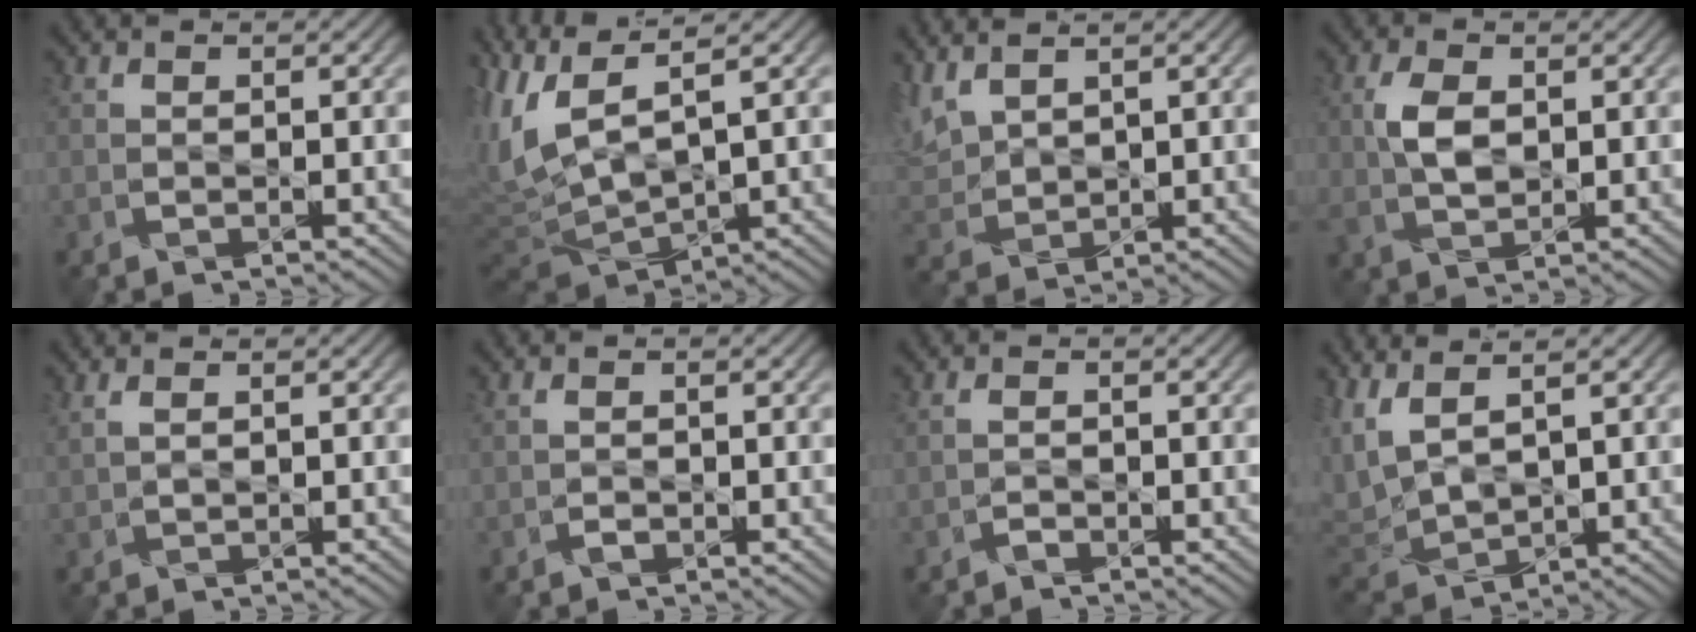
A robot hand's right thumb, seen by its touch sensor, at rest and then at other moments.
{"total": 10.3, "force": [1.9, 3.6, 9.5], "torque": [-0.236, -0.001, 0.049]}
{"total": 5.9, "force": [3.9, 2.8, 3.4], "torque": [-0.107, 0.012, 0.084]}
{"total": 4.4, "force": [0.8, 2.4, 3.6], "torque": [-0.086, 0.002, 0.016]}
{"total": 1.4, "force": [0.9, 0.3, 1.0], "torque": [-0.032, 0.002, 0.023]}
{"total": 0.8, "force": [-0.4, 0.4, 0.5], "torque": [-0.012, 0.001, -0.008]}
{"total": 0.7, "force": [-0.6, 0.3, 0.3], "torque": [-0.006, 0.002, -0.012]}
{"total": 6.8, "force": [2.5, 3.0, 5.6], "torque": [-0.165, 0.000, 0.049]}